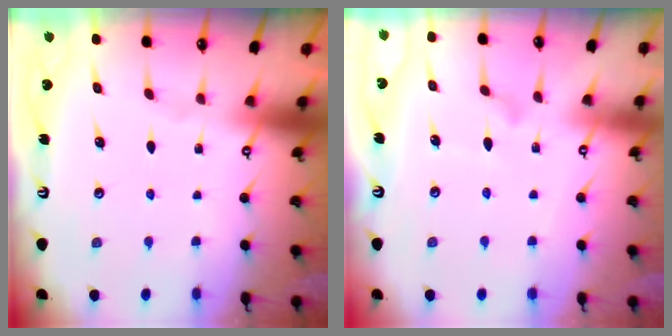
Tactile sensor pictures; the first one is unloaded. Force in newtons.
{"total": 9.0, "press": 9.0, "slide": 0.5}